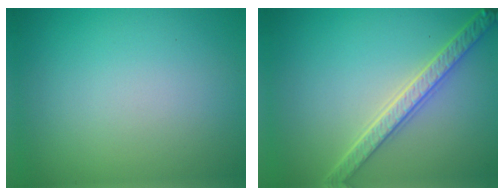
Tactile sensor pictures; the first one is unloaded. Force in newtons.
{"total": 4.2, "press": 3.5, "slide": 2.3}